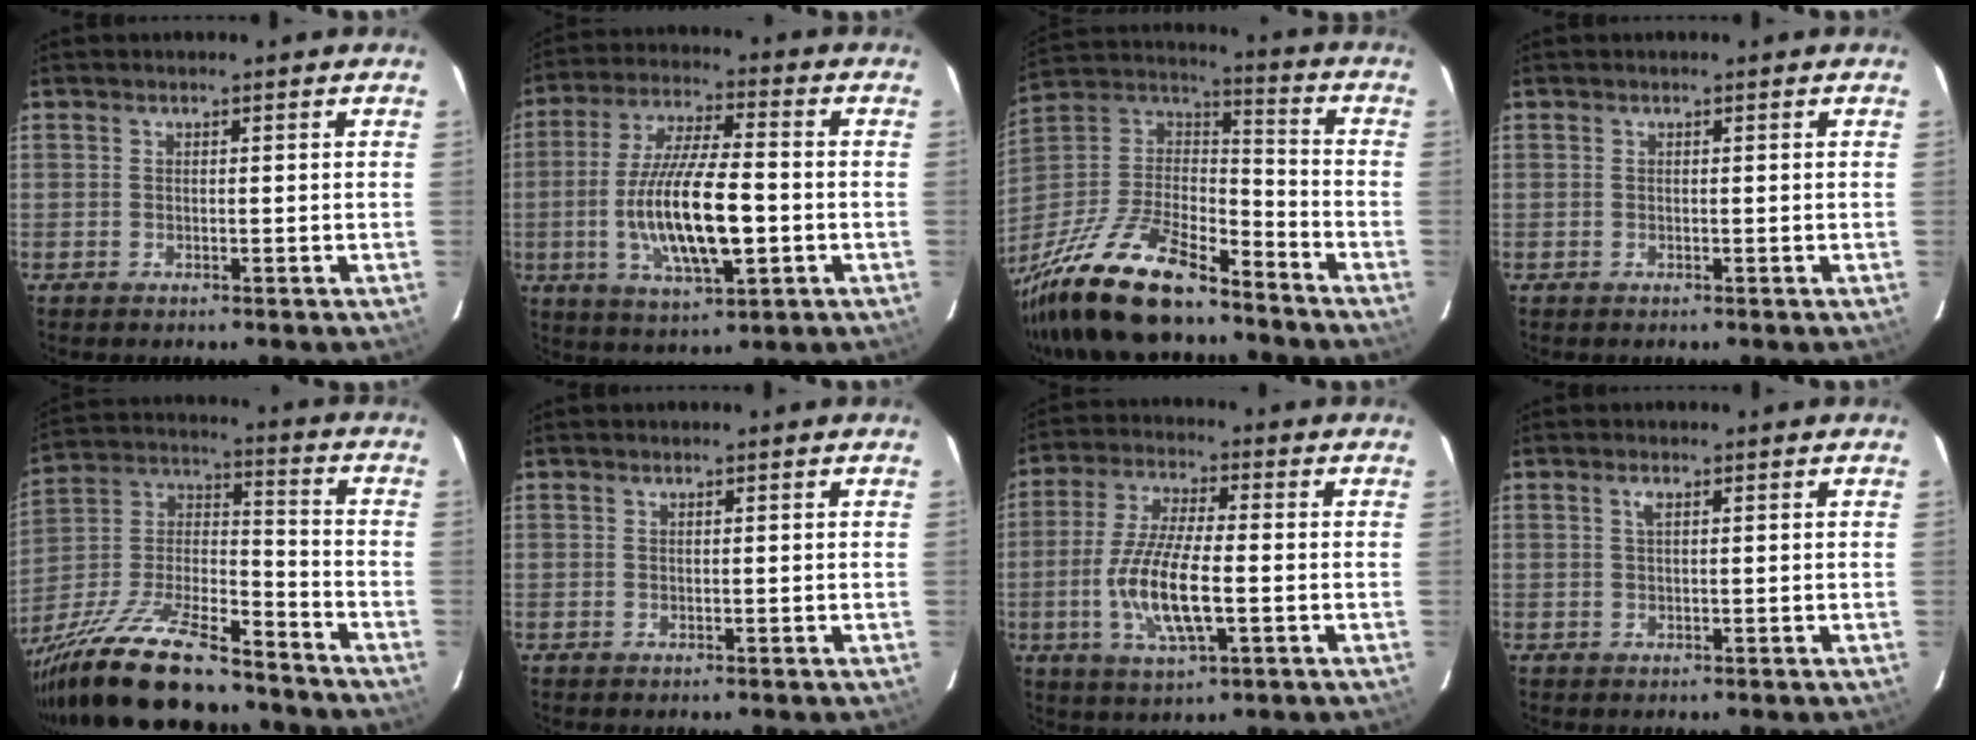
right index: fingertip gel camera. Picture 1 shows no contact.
{"total": 15.7, "force": [-3.0, 4.2, 14.8], "torque": [-0.291, -0.010, -0.048]}
{"total": 24.0, "force": [-18.0, 7.5, 14.0], "torque": [-0.297, -0.019, -0.318]}
{"total": 0.0}
{"total": 23.5, "force": [-18.2, 6.3, 13.4], "torque": [-0.270, -0.017, -0.305]}
{"total": 0.0}
{"total": 12.1, "force": [-2.6, 3.2, 11.3], "torque": [-0.232, -0.008, -0.050]}
{"total": 1.1, "force": [0.5, 0.3, 1.0], "torque": [-0.020, 0.004, 0.008]}